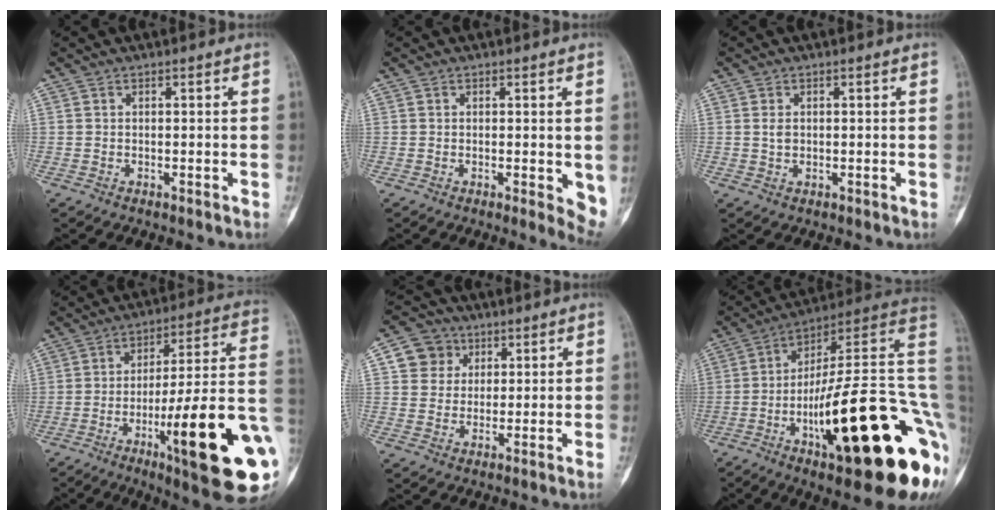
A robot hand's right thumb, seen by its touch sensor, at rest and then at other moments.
{"total": 5.0, "force": [-0.6, 2.1, 4.5], "torque": [-0.037, -0.010, -0.008]}
{"total": 1.9, "force": [0.1, 1.4, 1.2], "torque": [-0.015, 0.000, 0.001]}
{"total": 26.0, "force": [-7.9, 4.5, 24.3], "torque": [-0.301, 0.014, -0.112]}
{"total": 6.2, "force": [2.1, 5.6, 1.4], "torque": [0.011, -0.001, 0.034]}
{"total": 33.5, "force": [-6.8, 8.7, 31.6], "torque": [-0.368, 0.047, -0.102]}